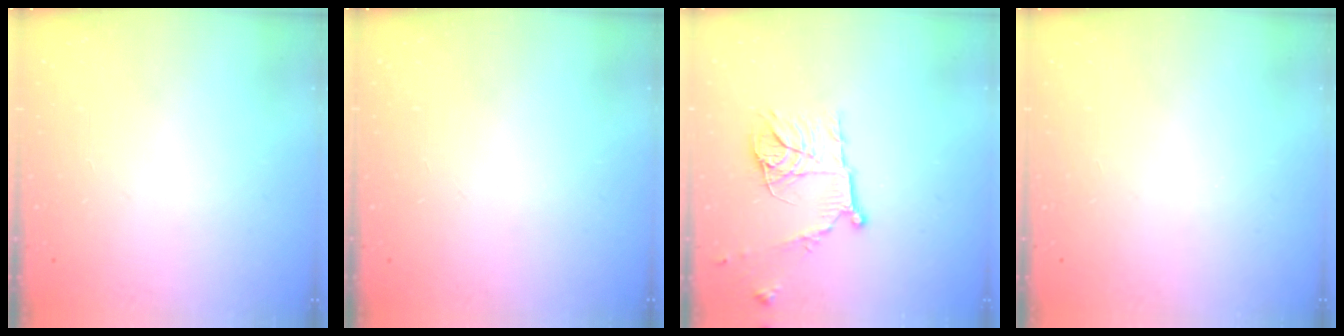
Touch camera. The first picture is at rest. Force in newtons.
{"total": 0.0}
{"total": 14.9, "press": 14.8, "slide": 1.4}
{"total": 0.0}